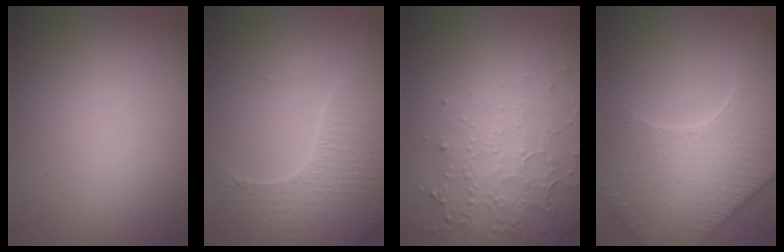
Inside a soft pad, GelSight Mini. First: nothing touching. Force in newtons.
{"total": 3.9, "press": 3.9, "slide": 0.6}
{"total": 4.7, "press": 3.3, "slide": 3.4}
{"total": 4.6, "press": 4.6, "slide": 0.2}